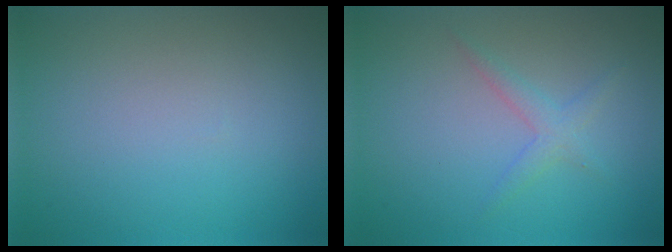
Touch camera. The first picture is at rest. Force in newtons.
{"total": 1.6, "press": 1.6, "slide": 0.1}